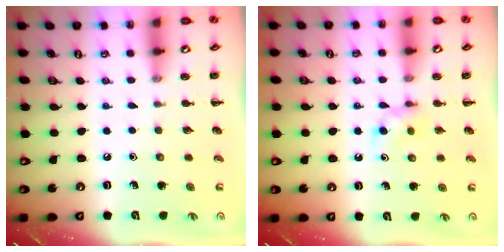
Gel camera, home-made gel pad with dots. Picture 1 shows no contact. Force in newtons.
{"total": 4.0, "press": 3.8, "slide": 1.4}